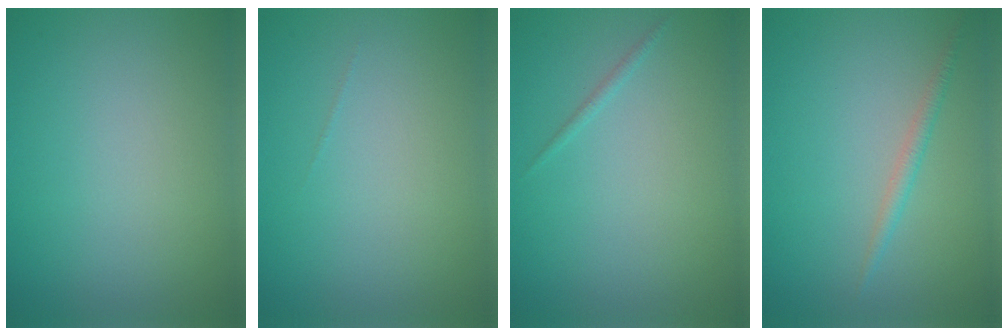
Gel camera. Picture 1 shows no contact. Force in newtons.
{"total": 0.0}
{"total": 0.6, "press": 0.6, "slide": 0.0}
{"total": 1.3, "press": 1.3, "slide": 0.1}